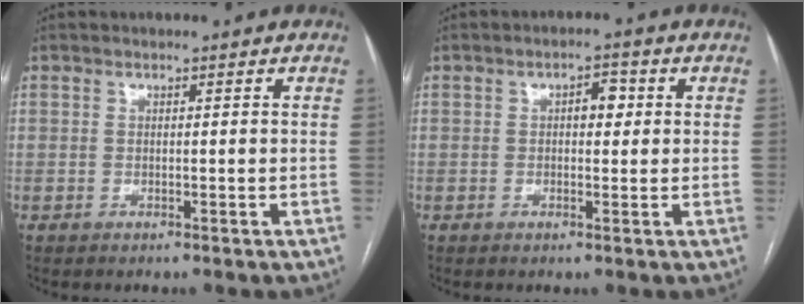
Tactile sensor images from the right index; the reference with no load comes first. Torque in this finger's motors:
{"motor_torque": [0.04, 0.04, 0.03, 0.03]}